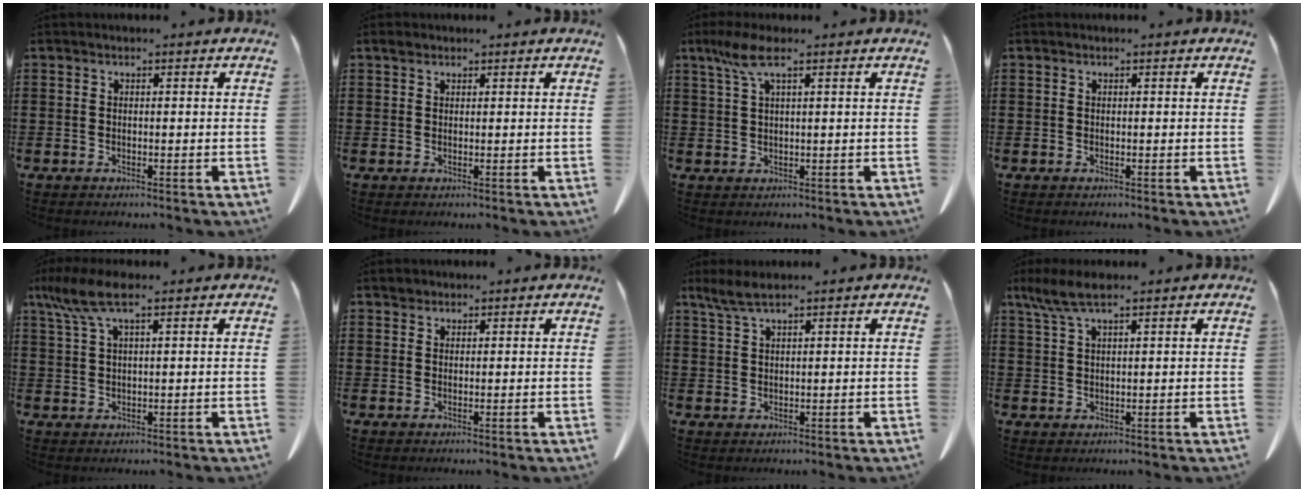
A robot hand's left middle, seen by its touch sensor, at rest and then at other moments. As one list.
[{"total": 1.0, "force": [0.7, 0.6, 0.3], "torque": [-0.008, 0.004, 0.014]}, {"total": 4.8, "force": [2.3, 1.1, 4.1], "torque": [-0.092, 0.002, 0.038]}, {"total": 0.0}, {"total": 6.0, "force": [3.5, 1.5, 4.7], "torque": [-0.113, -0.004, 0.058]}, {"total": 1.1, "force": [1.0, 0.5, -0.1], "torque": [-0.001, 0.002, 0.019]}, {"total": 2.9, "force": [2.2, 0.5, 2.0], "torque": [-0.043, 0.001, 0.040]}, {"total": 4.7, "force": [3.2, 0.8, 3.4], "torque": [-0.079, -0.004, 0.056]}]